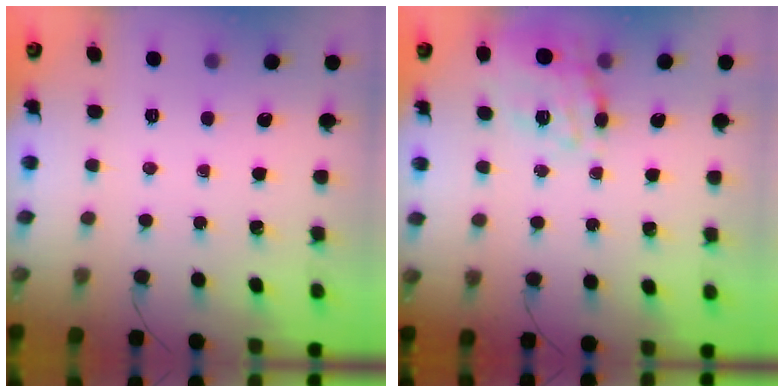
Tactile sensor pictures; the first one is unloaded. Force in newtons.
{"total": 15.9, "press": 15.5, "slide": 3.3}